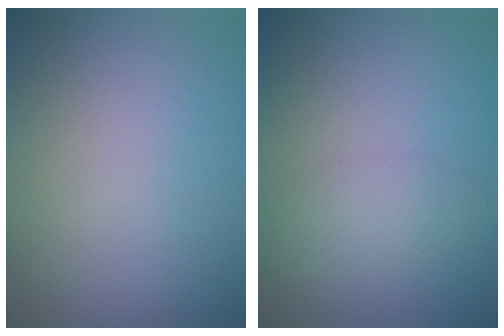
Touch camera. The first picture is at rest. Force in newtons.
{"total": 2.4, "press": 2.4, "slide": 0.1}